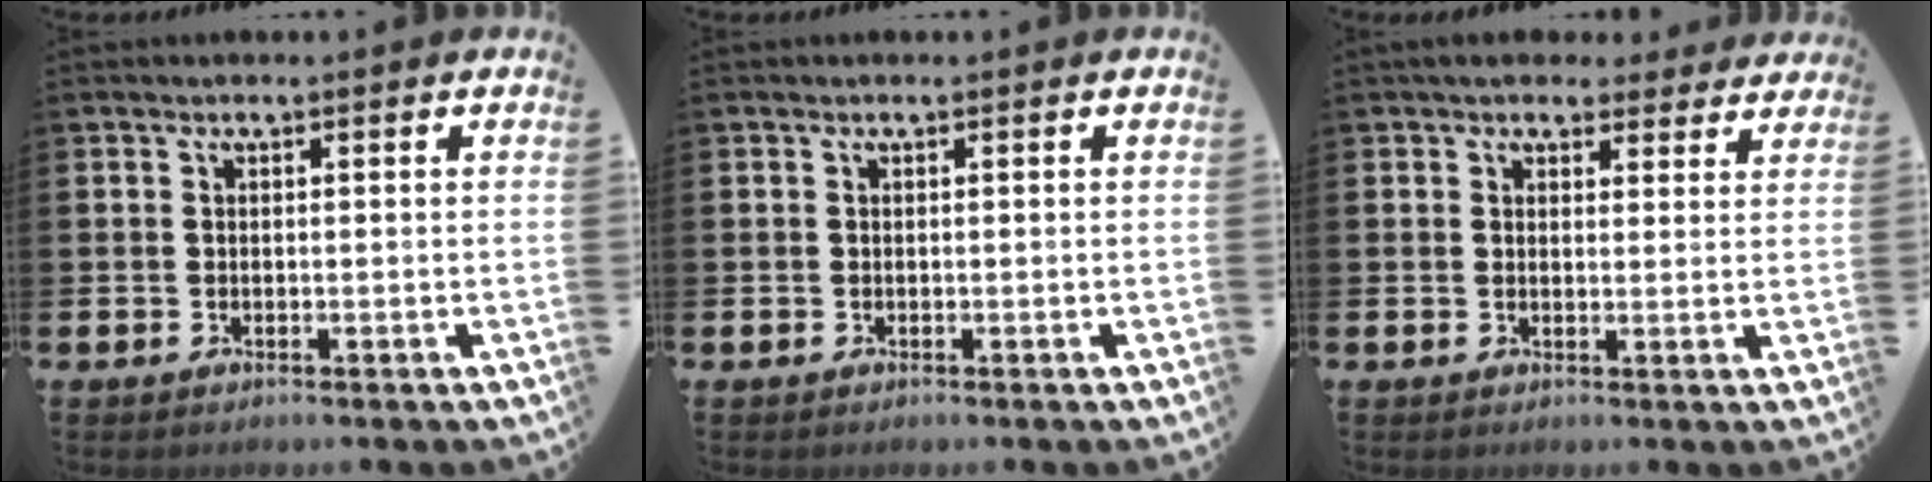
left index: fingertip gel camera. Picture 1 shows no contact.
{"total": 0.0}
{"total": 4.3, "force": [3.8, 1.8, 0.5], "torque": [-0.010, -0.017, 0.068]}